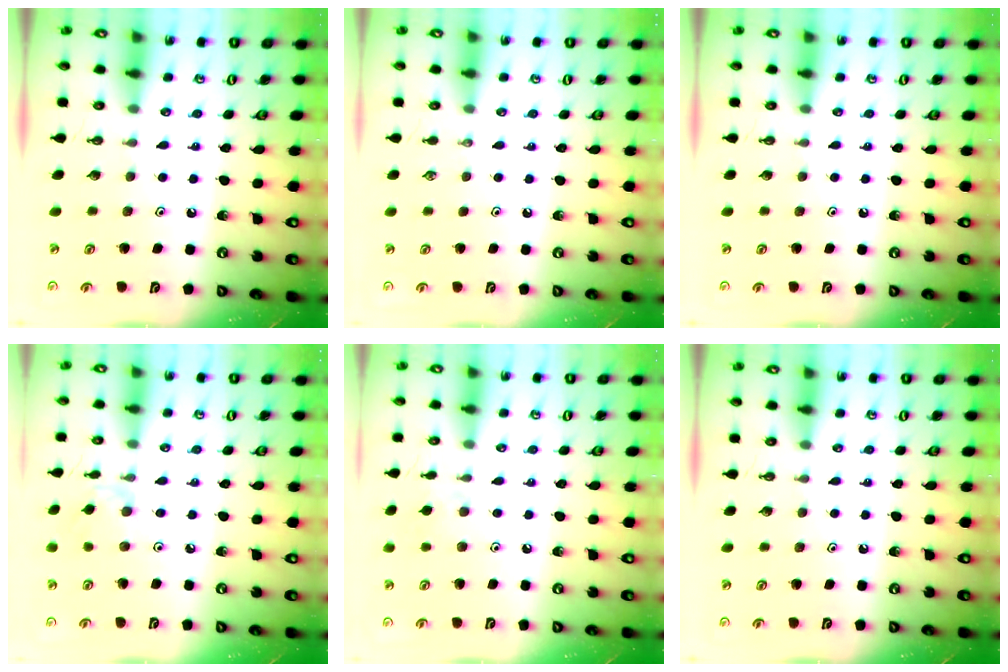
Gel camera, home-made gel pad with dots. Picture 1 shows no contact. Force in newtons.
{"total": 0.0}
{"total": 0.0}
{"total": 2.5, "press": 2.5, "slide": 0.4}
{"total": 5.7, "press": 5.6, "slide": 0.8}
{"total": 0.0}